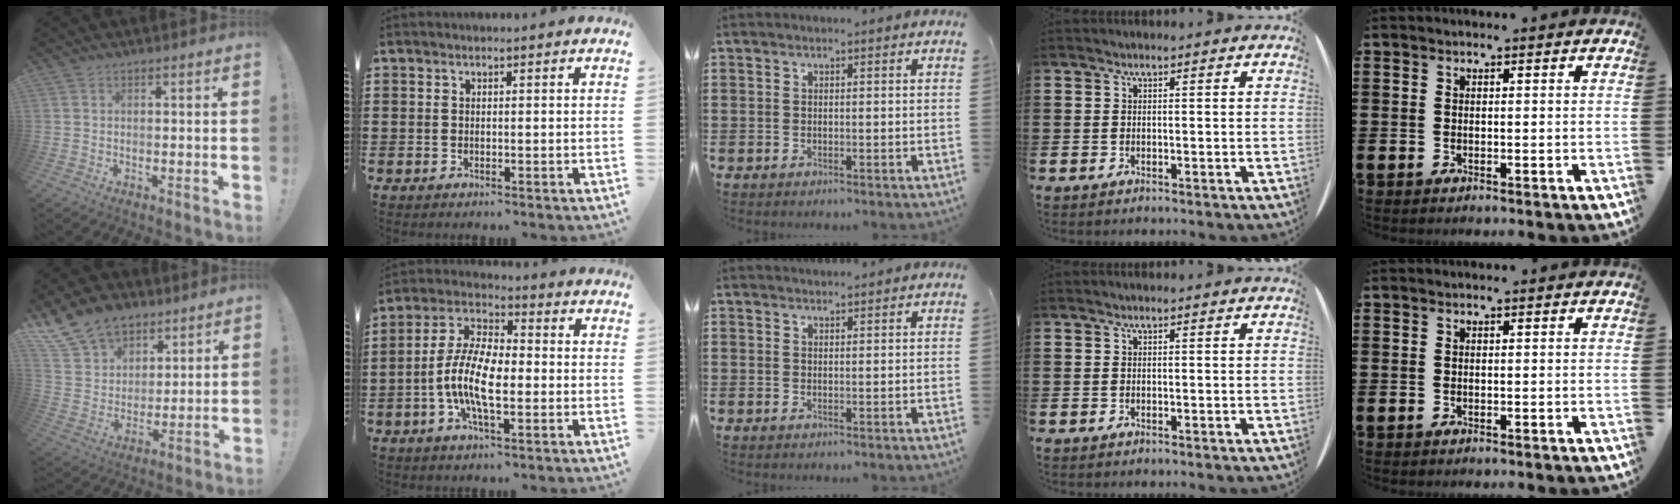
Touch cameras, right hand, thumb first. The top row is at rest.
{"thumb": {"total": 14.5, "force": [10.3, 9.1, 4.5], "torque": [-0.084, -0.070, 0.201]}, "index": {"total": 10.4, "force": [-2.6, 4.0, 9.2], "torque": [-0.218, -0.013, -0.058]}, "middle": {"total": 1.2, "force": [1.2, 0.0, -0.2], "torque": [0.000, -0.002, 0.024]}}